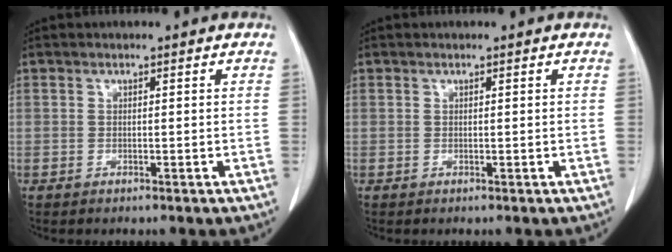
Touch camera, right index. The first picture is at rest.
{"total": 0.0}